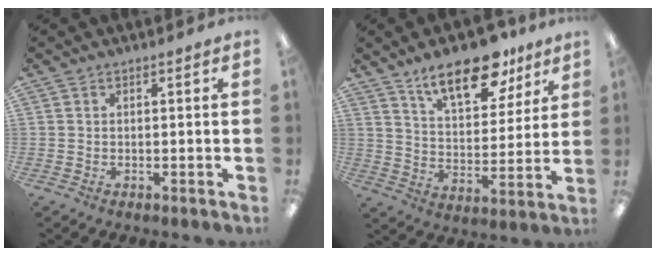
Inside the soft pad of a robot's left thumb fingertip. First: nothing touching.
{"total": 17.6, "force": [11.9, 7.7, 10.4], "torque": [-0.159, -0.058, 0.202]}